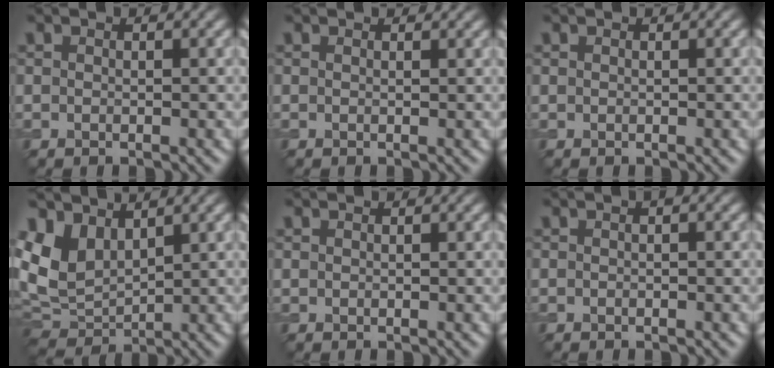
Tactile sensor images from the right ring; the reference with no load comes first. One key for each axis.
{"total": 1.1, "fx": 1.0, "fy": 0.3, "fz": 0.4, "tx": -0.011, "ty": -0.003, "tz": 0.007}
{"total": 0.0}
{"total": 5.4, "fx": 2.3, "fy": 3.8, "fz": 3.1, "tx": -0.073, "ty": -0.003, "tz": 0.047}
{"total": 0.0}
{"total": 0.5, "fx": 0.1, "fy": 0.1, "fz": 0.5, "tx": -0.009, "ty": 0.004, "tz": 0.002}